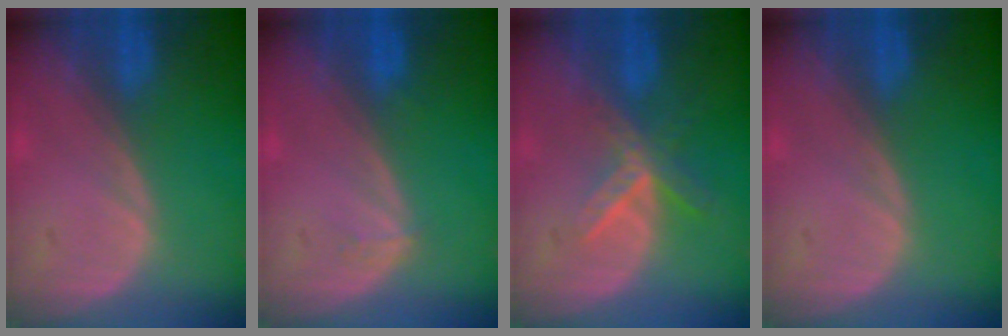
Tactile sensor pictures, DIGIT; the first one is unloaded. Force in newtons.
{"total": 0.9, "press": 0.8, "slide": 0.2}
{"total": 5.7, "press": 5.0, "slide": 2.8}
{"total": 0.0}